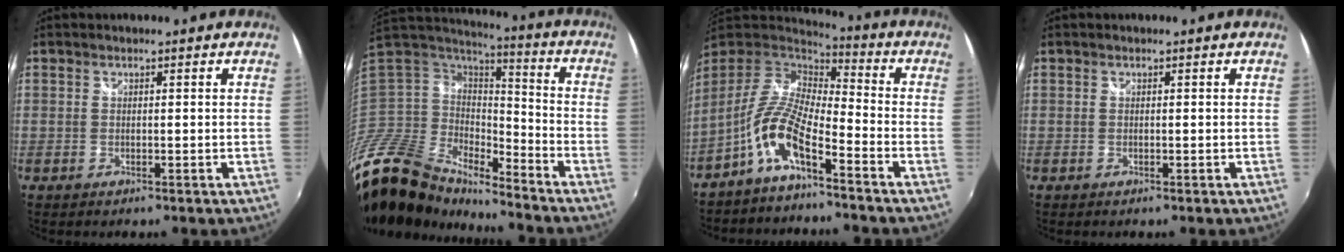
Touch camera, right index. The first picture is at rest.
{"total": 18.9, "force": [-14.9, 9.3, 7.1], "torque": [-0.186, -0.011, -0.287]}
{"total": 10.4, "force": [-6.0, 3.1, 7.8], "torque": [-0.167, 0.012, -0.125]}
{"total": 0.0}